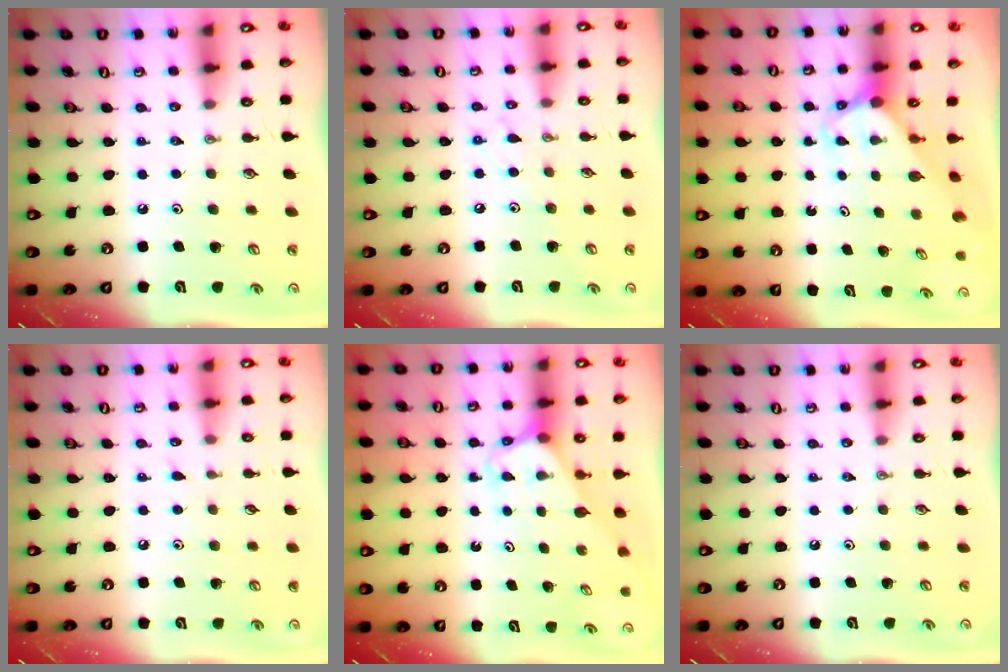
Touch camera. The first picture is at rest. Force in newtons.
{"total": 7.0, "press": 7.0, "slide": 0.4}
{"total": 3.0, "press": 3.0, "slide": 0.2}
{"total": 2.7, "press": 2.7, "slide": 0.3}
{"total": 3.1, "press": 3.1, "slide": 0.2}
{"total": 0.0}